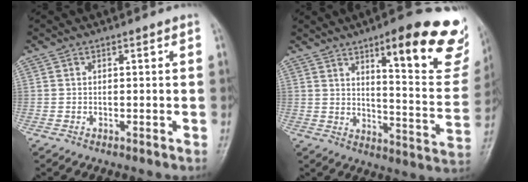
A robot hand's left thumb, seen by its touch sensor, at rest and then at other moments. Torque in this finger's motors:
{"motor_torque": [1.13, 1.02, 1.57, -1.21, 0.07]}